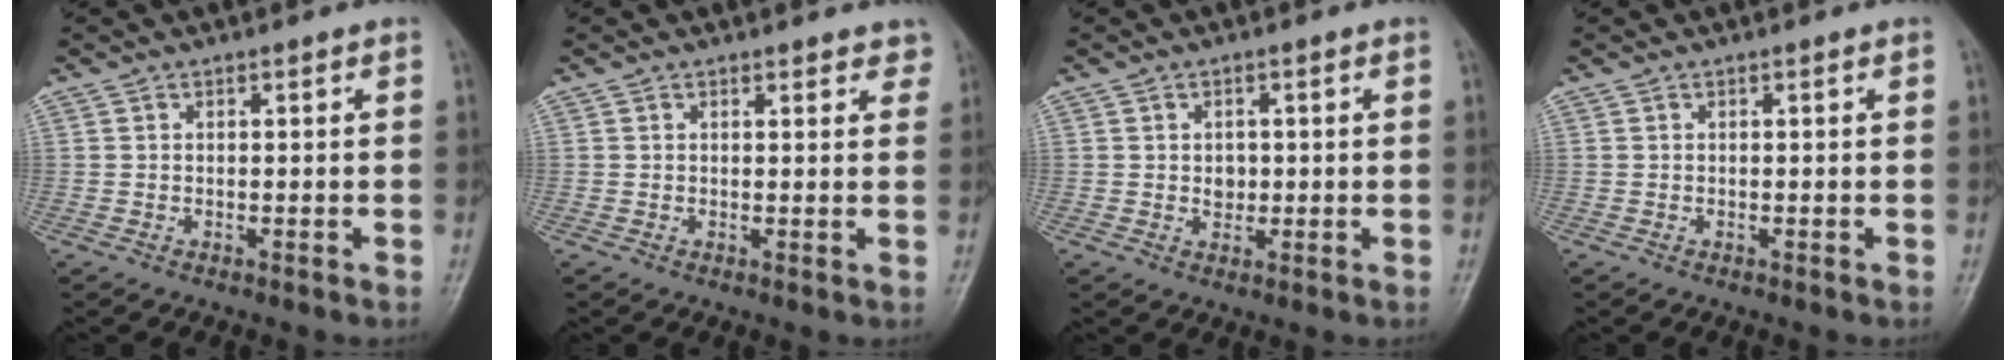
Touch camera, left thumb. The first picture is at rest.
{"total": 2.7, "force": [2.2, 1.2, 1.0], "torque": [0.015, -0.007, 0.017]}
{"total": 2.5, "force": [0.1, 2.1, 1.4], "torque": [-0.009, 0.002, 0.004]}
{"total": 0.0}